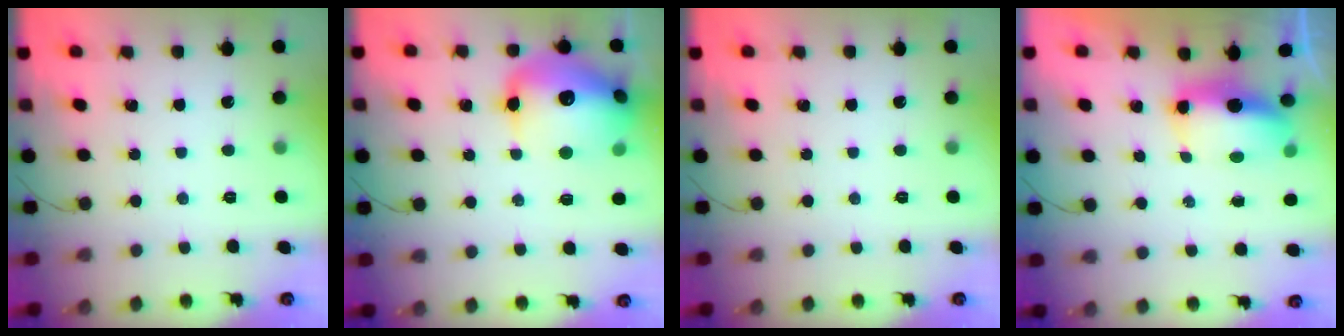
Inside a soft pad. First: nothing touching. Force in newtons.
{"total": 20.7, "press": 20.5, "slide": 3.3}
{"total": 0.0}
{"total": 9.1, "press": 8.0, "slide": 4.3}